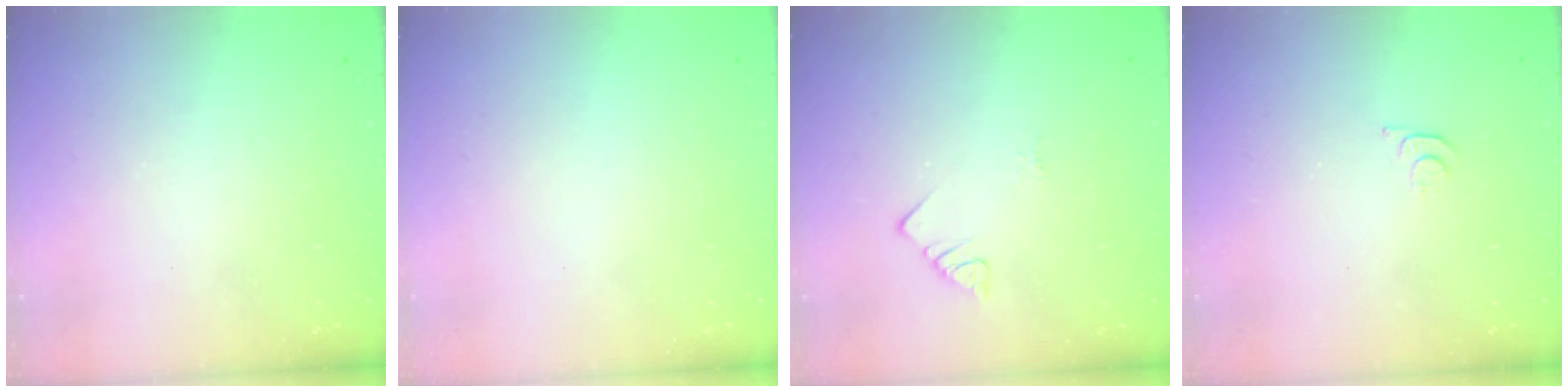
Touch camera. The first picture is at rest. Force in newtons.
{"total": 1.8, "press": 1.8, "slide": 0.2}
{"total": 2.8, "press": 2.8, "slide": 0.4}
{"total": 4.3, "press": 4.2, "slide": 0.5}